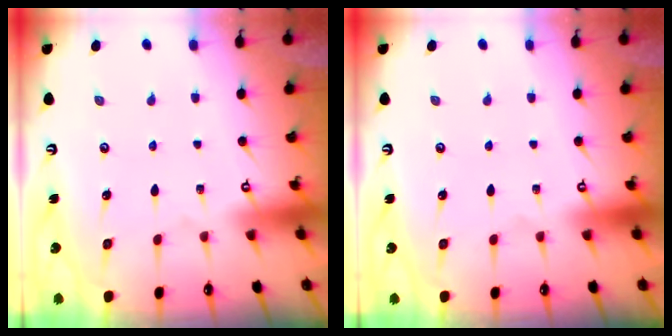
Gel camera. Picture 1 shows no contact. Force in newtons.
{"total": 0.0}